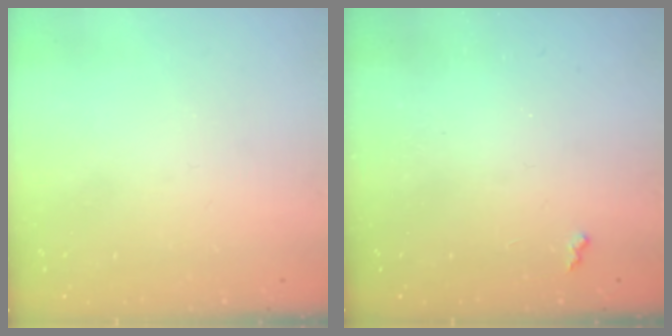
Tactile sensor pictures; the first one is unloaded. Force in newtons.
{"total": 1.9, "press": 1.8, "slide": 0.5}